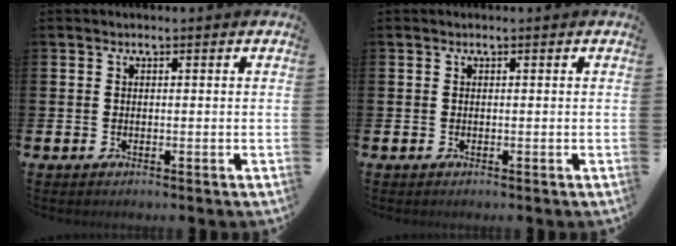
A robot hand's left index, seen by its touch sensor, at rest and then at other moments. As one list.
[{"total": 0.0}]